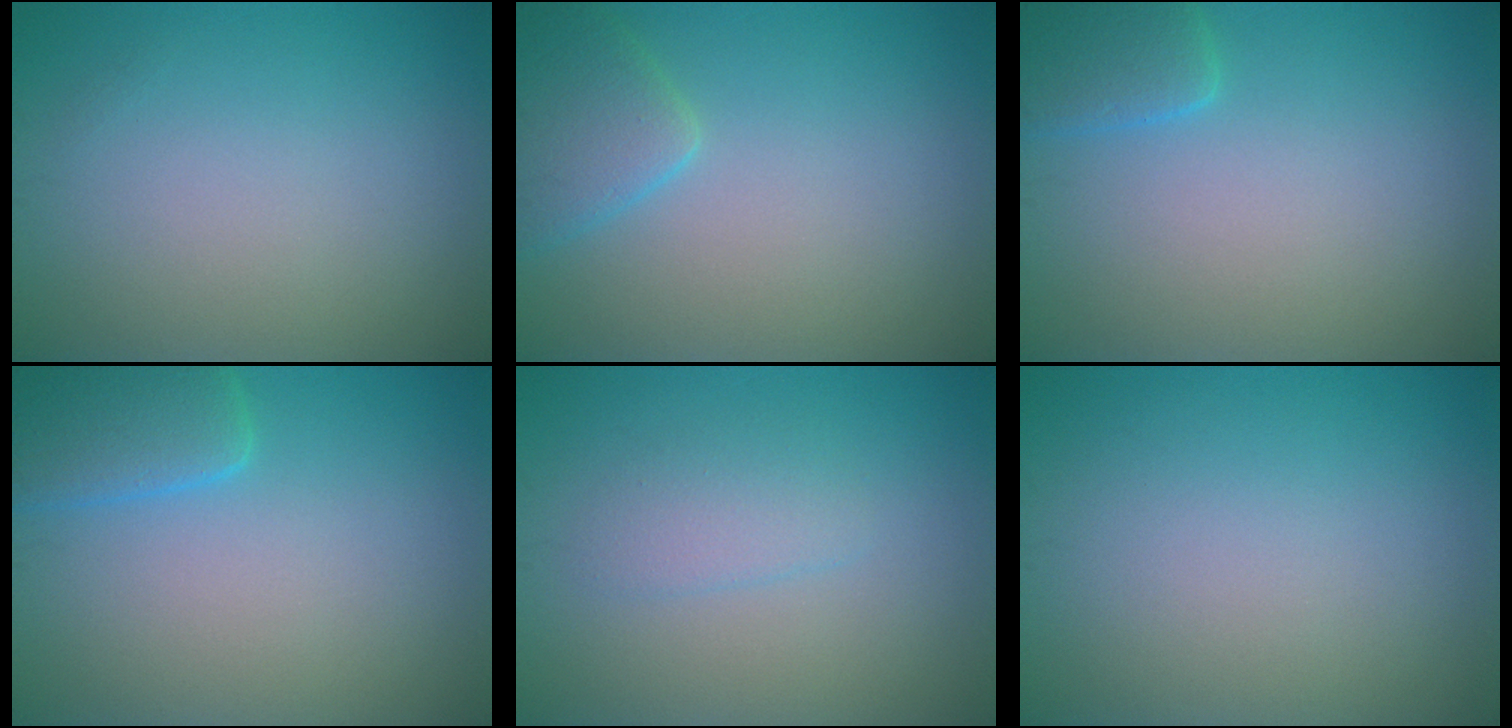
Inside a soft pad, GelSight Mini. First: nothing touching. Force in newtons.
{"total": 3.3, "press": 3.3, "slide": 0.3}
{"total": 2.6, "press": 2.6, "slide": 0.3}
{"total": 3.4, "press": 3.4, "slide": 0.4}
{"total": 1.8, "press": 1.8, "slide": 0.2}
{"total": 0.0}